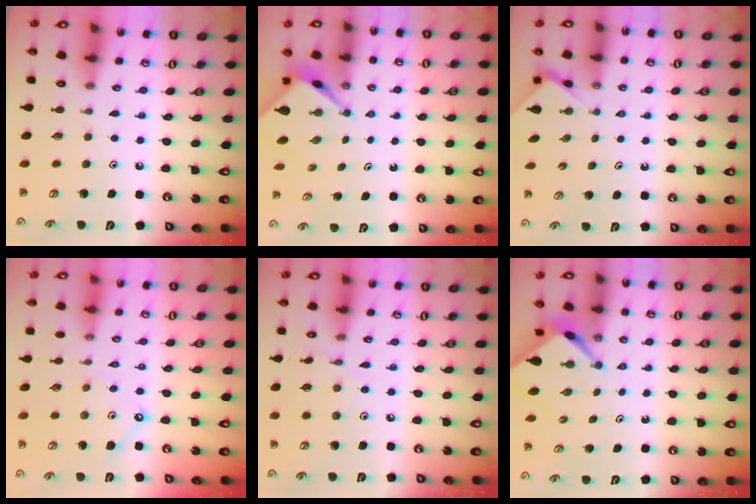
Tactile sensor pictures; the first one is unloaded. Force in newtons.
{"total": 2.6, "press": 2.6, "slide": 0.1}
{"total": 1.9, "press": 1.9, "slide": 0.3}
{"total": 4.1, "press": 4.1, "slide": 0.5}
{"total": 2.7, "press": 2.7, "slide": 0.4}
{"total": 2.7, "press": 2.7, "slide": 0.3}